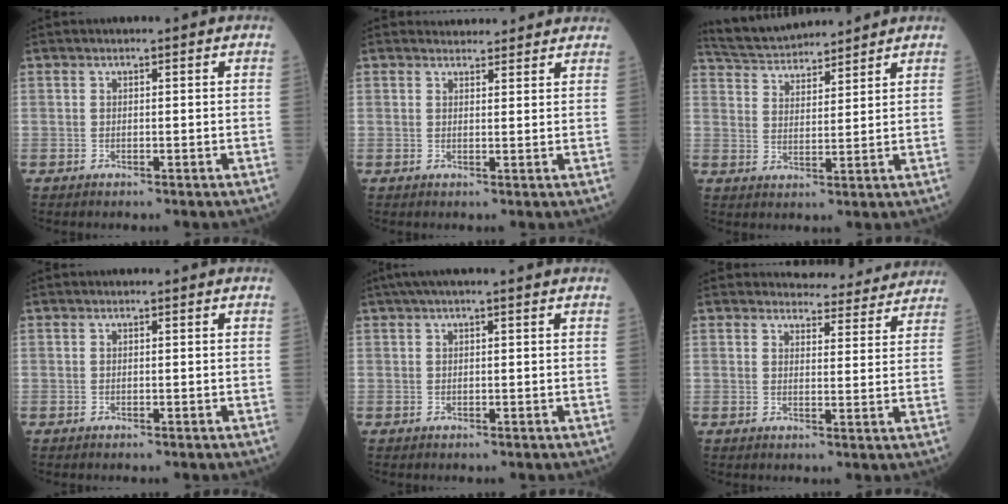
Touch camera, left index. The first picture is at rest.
{"total": 3.7, "force": [3.6, 0.7, 0.3], "torque": [-0.009, 0.020, 0.049]}
{"total": 10.1, "force": [9.7, 1.1, 2.6], "torque": [-0.060, 0.027, 0.174]}
{"total": 0.0}
{"total": 3.1, "force": [2.2, -0.5, 2.2], "torque": [-0.041, 0.027, 0.043]}
{"total": 10.1, "force": [9.9, 2.1, 0.8], "torque": [0.012, -0.006, 0.103]}